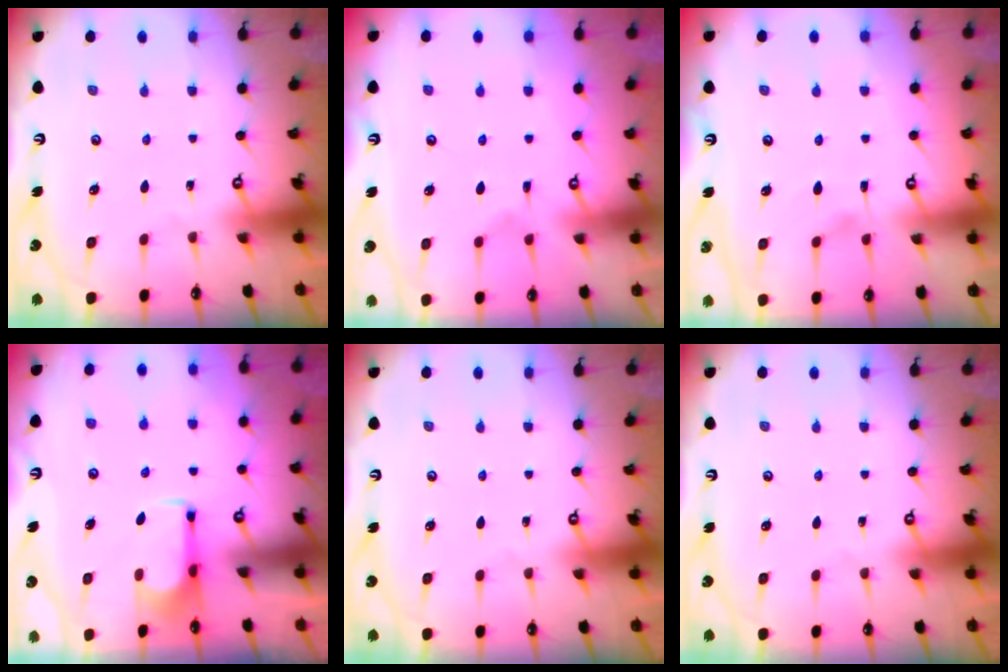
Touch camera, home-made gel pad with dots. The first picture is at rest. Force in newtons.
{"total": 2.5, "press": 2.2, "slide": 1.2}
{"total": 1.7, "press": 1.4, "slide": 1.0}
{"total": 2.0, "press": 2.0, "slide": 0.3}
{"total": 0.0}
{"total": 0.0}